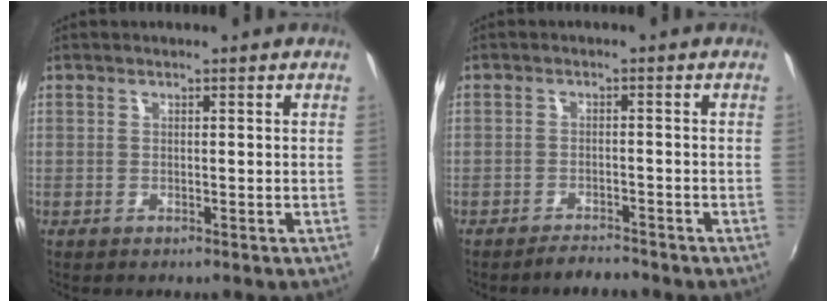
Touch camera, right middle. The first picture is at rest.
{"total": 2.9, "force": [-2.7, 0.4, 0.9], "torque": [-0.028, -0.002, -0.045]}